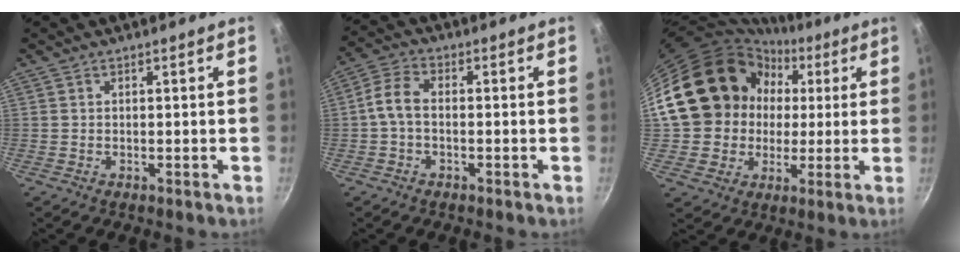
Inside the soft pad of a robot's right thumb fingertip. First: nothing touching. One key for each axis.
{"total": 5.0, "fx": -1.0, "fy": 3.1, "fz": 3.8, "tx": -0.085, "ty": 0.025, "tz": -0.030}
{"total": 19.4, "fx": 2.5, "fy": 17.2, "fz": 8.7, "tx": -0.129, "ty": 0.037, "tz": 0.054}